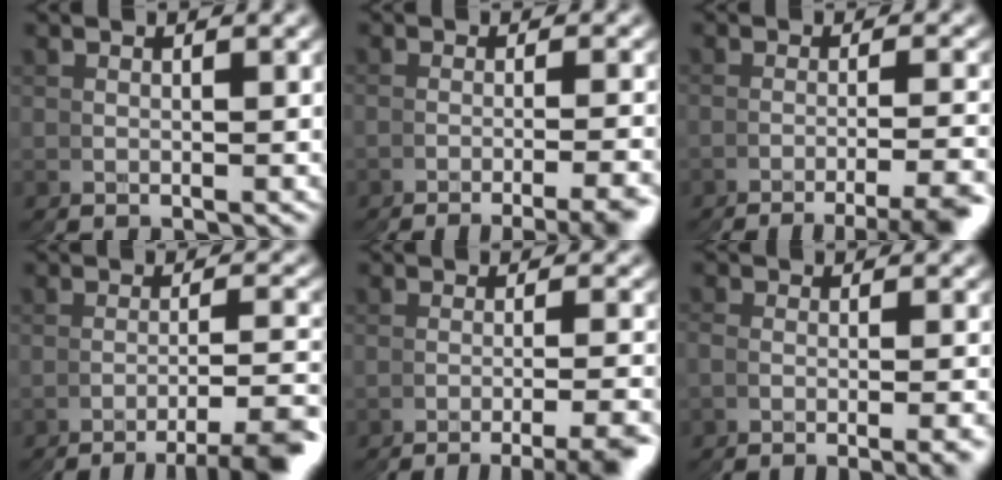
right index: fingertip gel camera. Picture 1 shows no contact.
{"total": 3.6, "force": [-2.8, -2.0, 1.0], "torque": [-0.007, 0.015, -0.053]}
{"total": 4.9, "force": [-4.0, -1.8, 2.2], "torque": [-0.022, 0.012, -0.072]}
{"total": 5.8, "force": [-4.8, -1.6, 2.8], "torque": [-0.031, 0.015, -0.085]}
{"total": 4.6, "force": [-3.7, -1.9, 1.8], "torque": [-0.018, 0.013, -0.067]}
{"total": 2.9, "force": [-1.6, -2.2, -0.8], "torque": [0.016, 0.020, -0.038]}